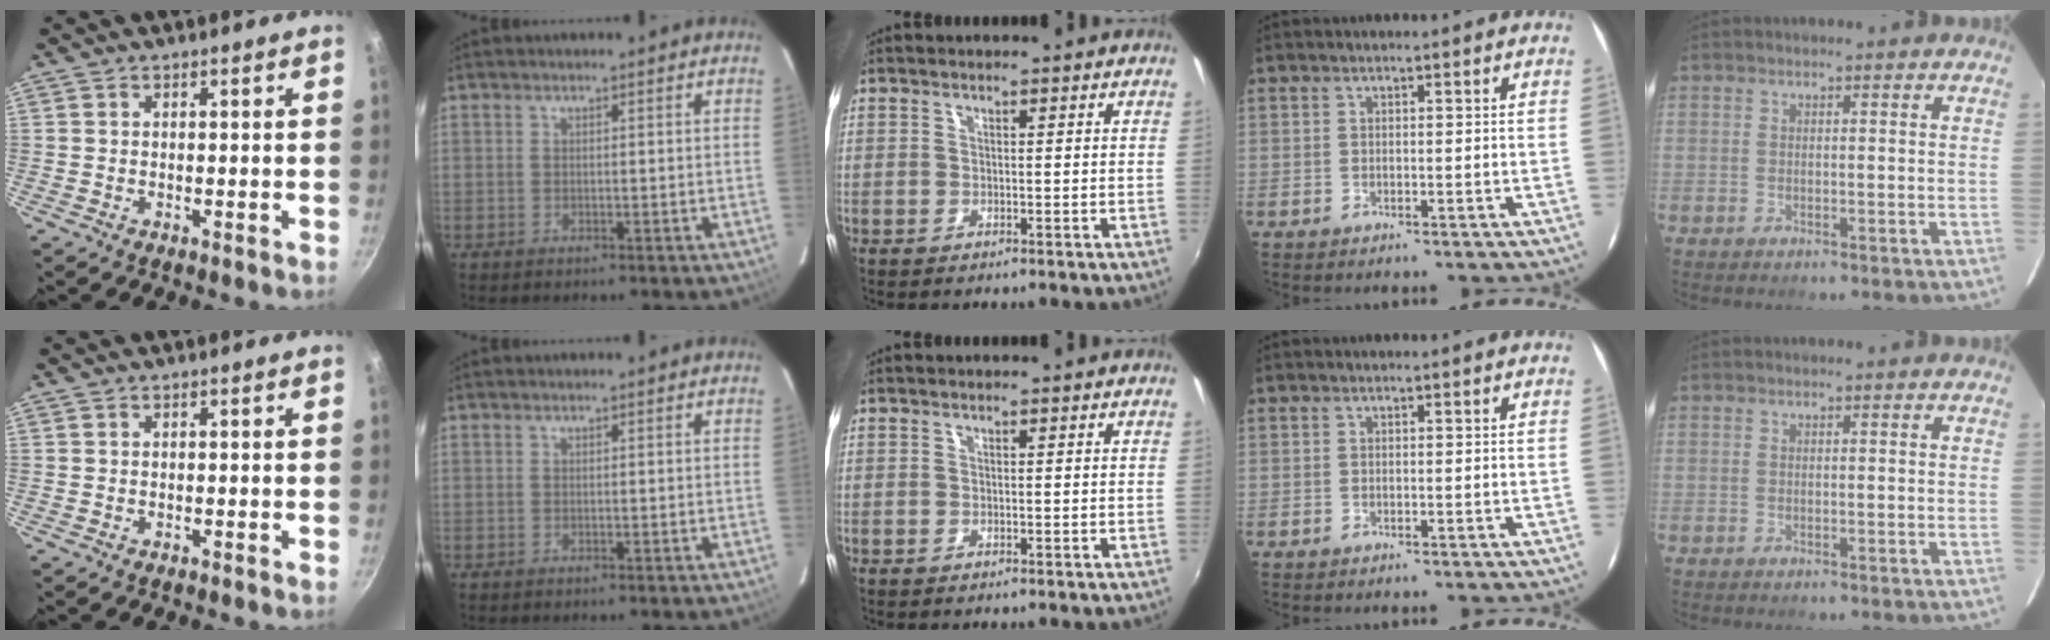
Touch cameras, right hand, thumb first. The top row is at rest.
{}